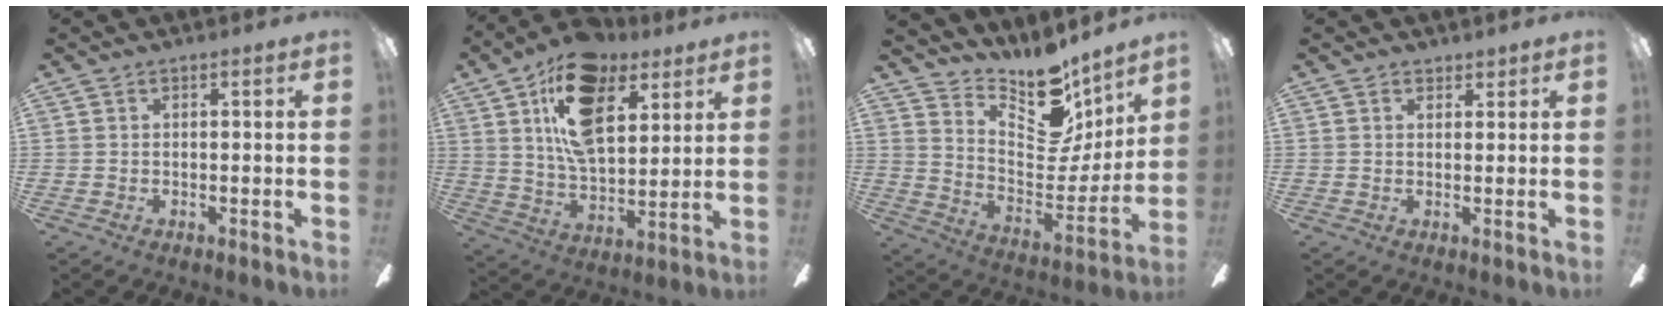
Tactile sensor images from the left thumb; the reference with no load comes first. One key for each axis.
{"total": 19.0, "fx": 10.1, "fy": 10.3, "fz": 12.3, "tx": -0.219, "ty": -0.030, "tz": 0.178}
{"total": 14.3, "fx": 11.7, "fy": 6.0, "fz": 5.6, "tx": -0.086, "ty": -0.109, "tz": 0.204}
{"total": 1.4, "fx": 1.1, "fy": 0.9, "fz": 0.3, "tx": 0.008, "ty": -0.003, "tz": 0.017}